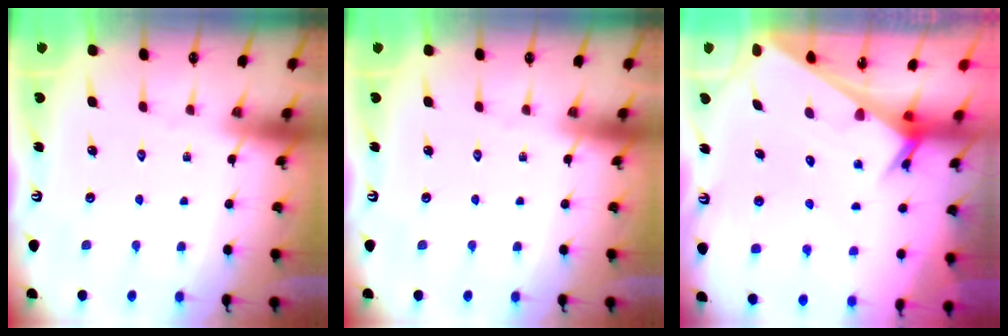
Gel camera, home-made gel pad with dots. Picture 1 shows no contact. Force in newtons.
{"total": 0.0}
{"total": 3.0, "press": 3.0, "slide": 0.2}